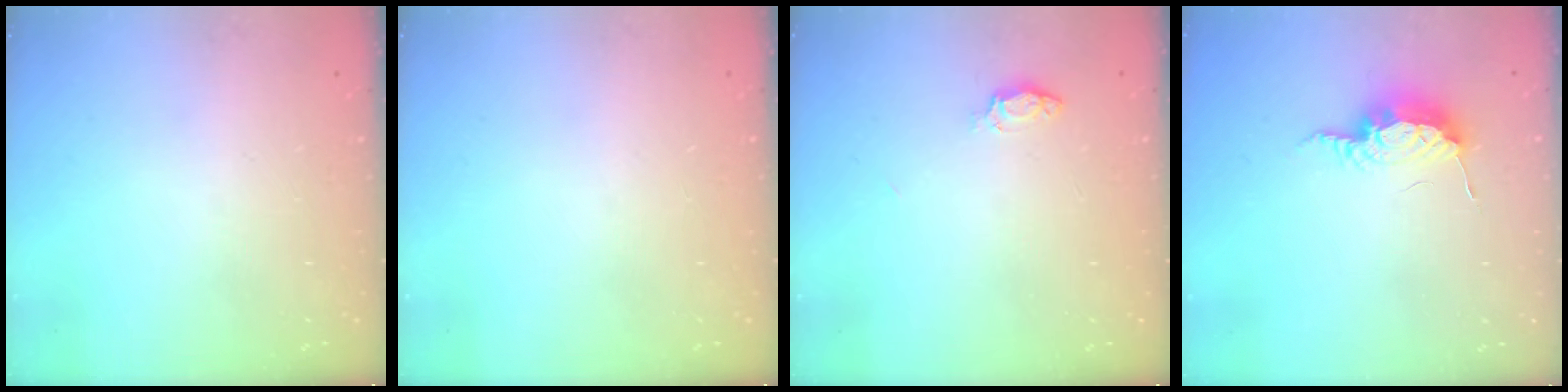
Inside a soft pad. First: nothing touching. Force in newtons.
{"total": 0.0}
{"total": 3.3, "press": 3.3, "slide": 0.4}
{"total": 8.7, "press": 8.6, "slide": 0.9}